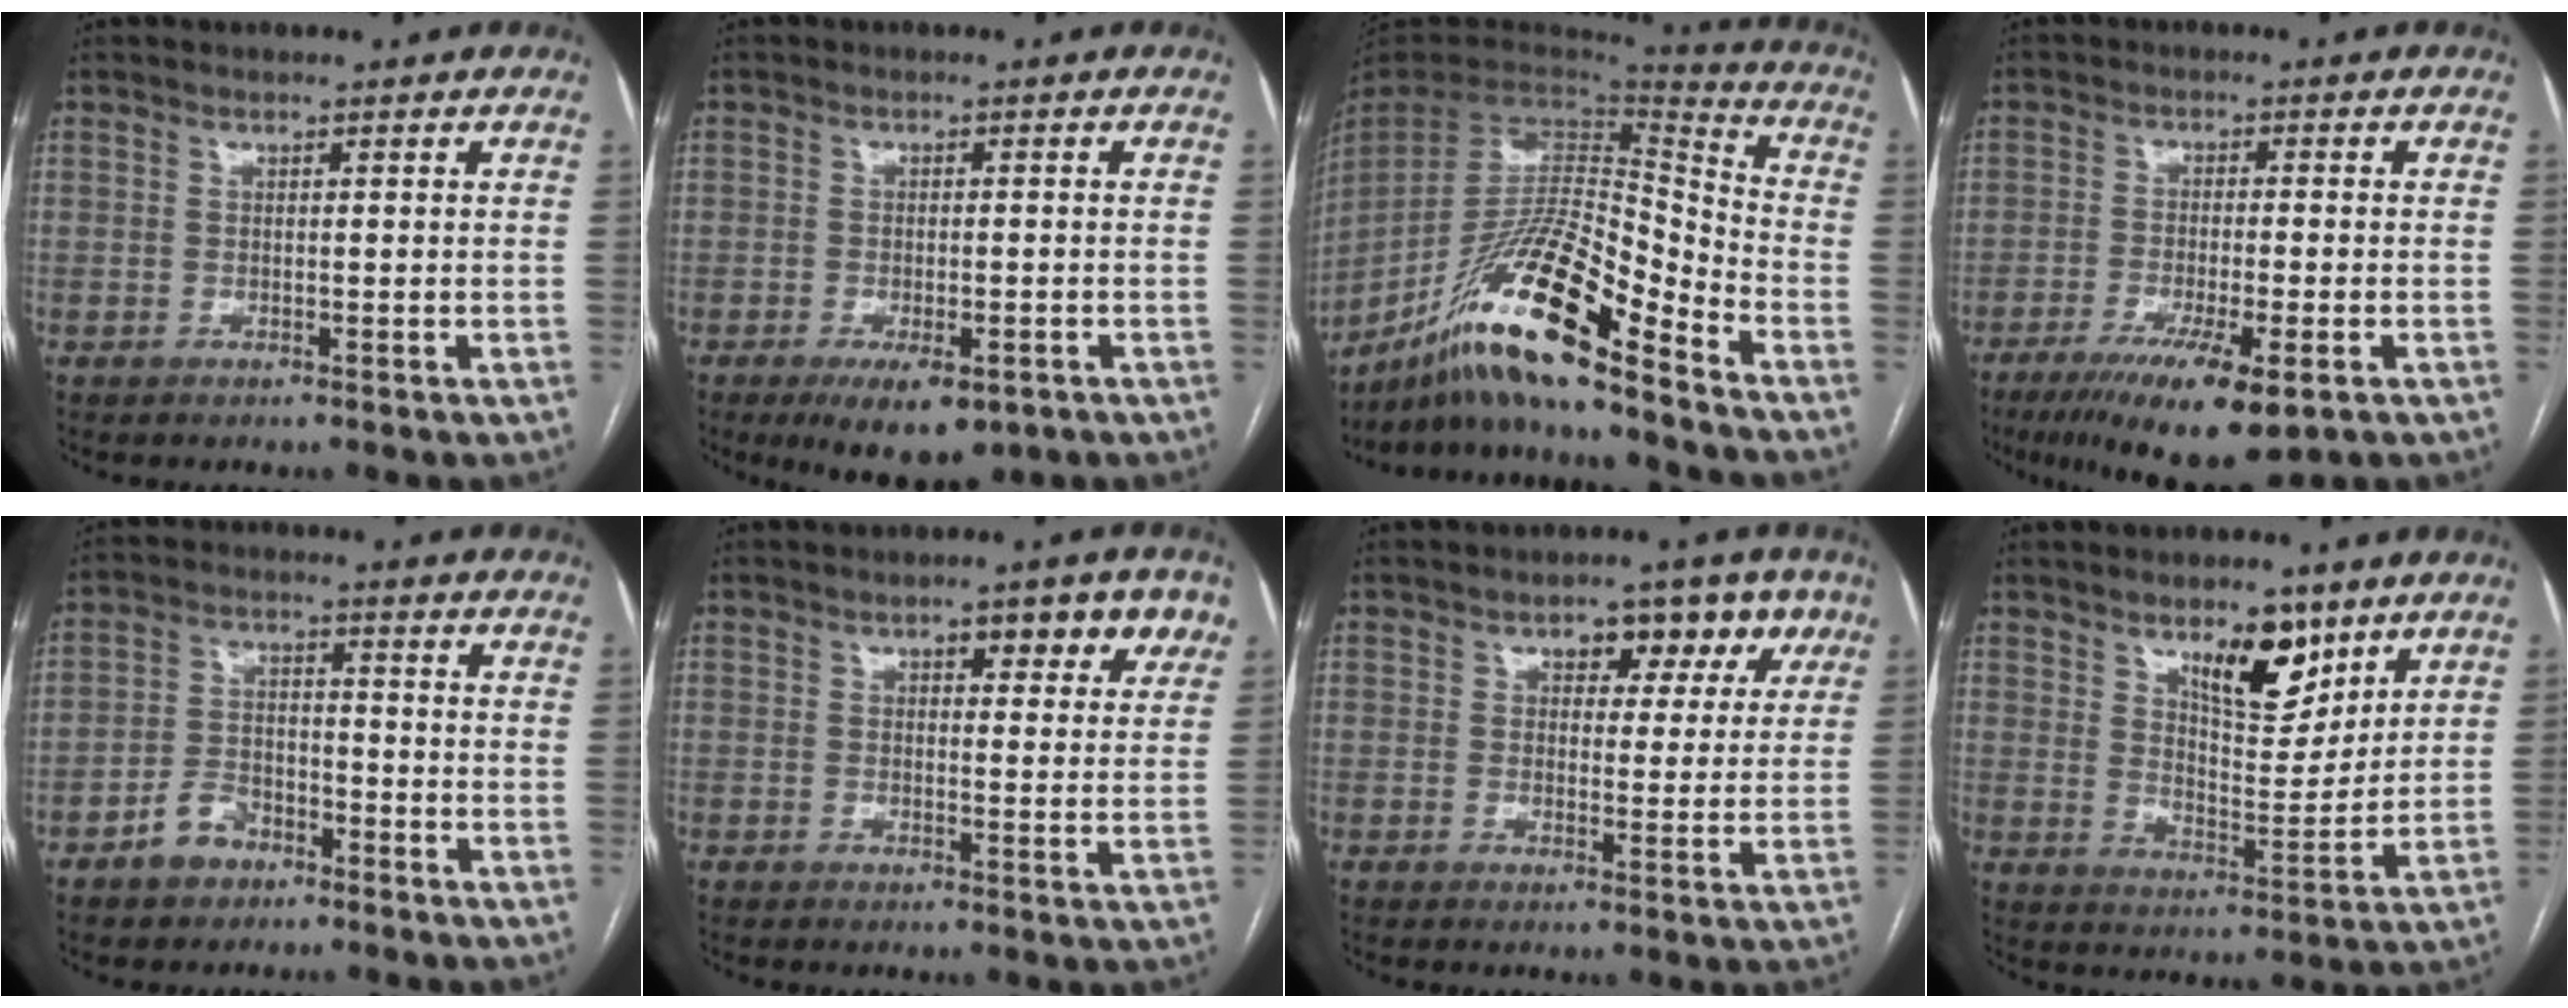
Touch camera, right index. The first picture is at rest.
{"total": 7.5, "force": [-4.4, 3.0, 5.2], "torque": [-0.074, -0.009, -0.061]}
{"total": 20.3, "force": [-14.3, 1.4, 14.4], "torque": [-0.284, -0.011, -0.263]}
{"total": 11.9, "force": [-6.9, 2.0, 9.4], "torque": [-0.153, -0.028, -0.109]}
{"total": 5.8, "force": [-3.7, 3.7, 2.5], "torque": [-0.053, 0.015, -0.063]}
{"total": 6.8, "force": [3.7, 2.1, 5.3], "torque": [-0.057, 0.008, 0.045]}
{"total": 7.2, "force": [3.7, 4.4, 4.3], "torque": [-0.032, 0.020, 0.044]}
{"total": 9.5, "force": [6.0, 3.5, 6.6], "torque": [-0.107, -0.007, 0.104]}